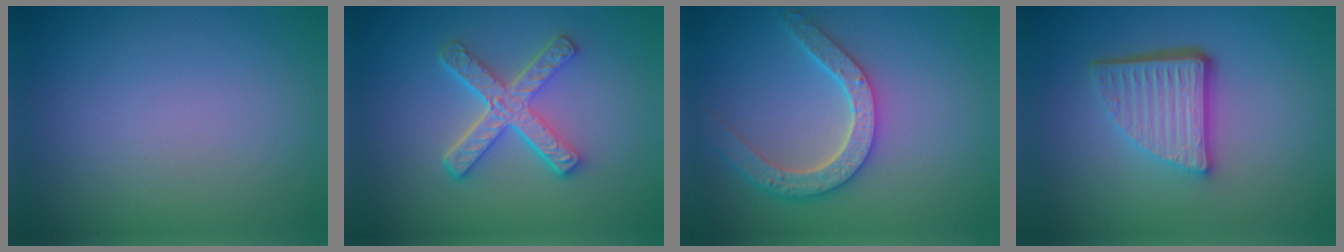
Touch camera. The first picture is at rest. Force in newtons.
{"total": 5.0, "press": 3.7, "slide": 3.3}
{"total": 4.5, "press": 3.8, "slide": 2.5}
{"total": 5.7, "press": 3.8, "slide": 4.2}